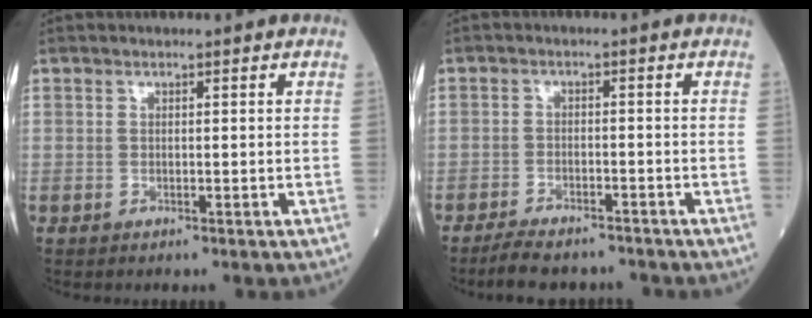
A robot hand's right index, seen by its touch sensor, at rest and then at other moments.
{"total": 7.5, "force": [-6.8, 1.9, 2.5], "torque": [-0.038, -0.008, -0.105]}